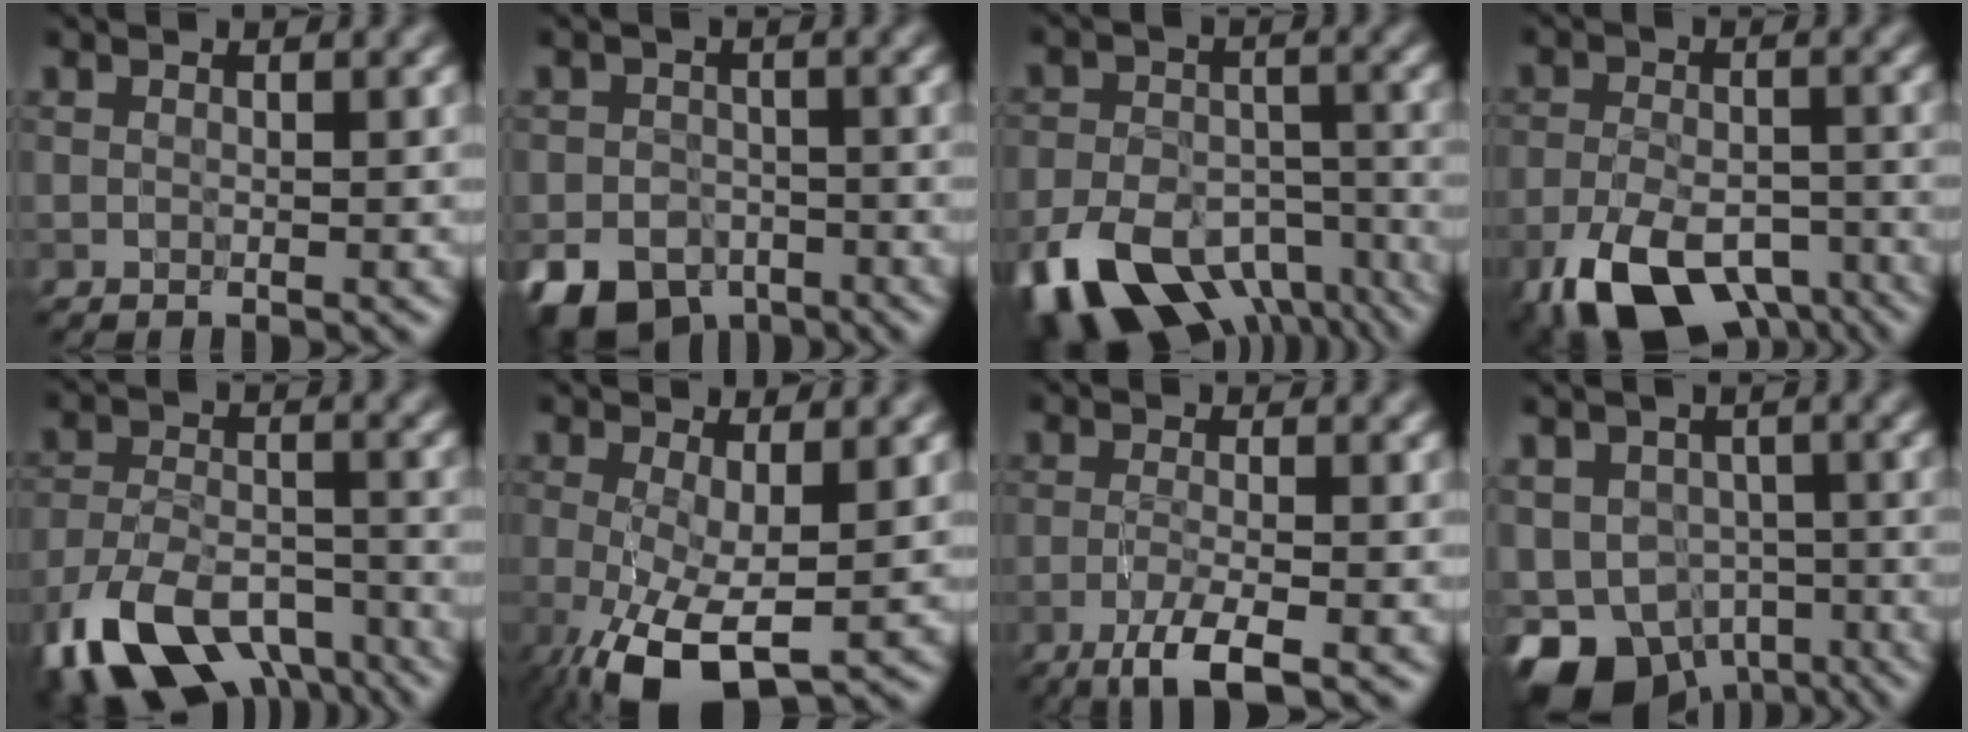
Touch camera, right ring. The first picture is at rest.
{"total": 7.5, "force": [-4.7, 5.1, 2.7], "torque": [-0.035, -0.018, -0.077]}
{"total": 14.1, "force": [-8.9, 7.8, 7.7], "torque": [-0.156, -0.036, -0.134]}
{"total": 11.2, "force": [-6.9, 5.4, 7.0], "torque": [-0.140, -0.023, -0.114]}
{"total": 13.1, "force": [-9.2, 6.0, 7.2], "torque": [-0.152, -0.025, -0.153]}
{"total": 7.0, "force": [-2.0, 2.7, 6.1], "torque": [-0.131, -0.019, -0.034]}
{"total": 4.1, "force": [-2.3, 0.8, 3.3], "torque": [-0.059, 0.001, -0.053]}
{"total": 9.7, "force": [-5.7, 6.4, 4.5], "torque": [-0.082, -0.022, -0.097]}